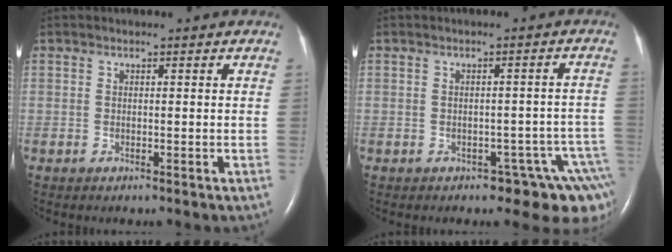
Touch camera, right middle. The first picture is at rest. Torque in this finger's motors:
{"motor_torque": [0.15, -0.05, 0.09, 0.01]}